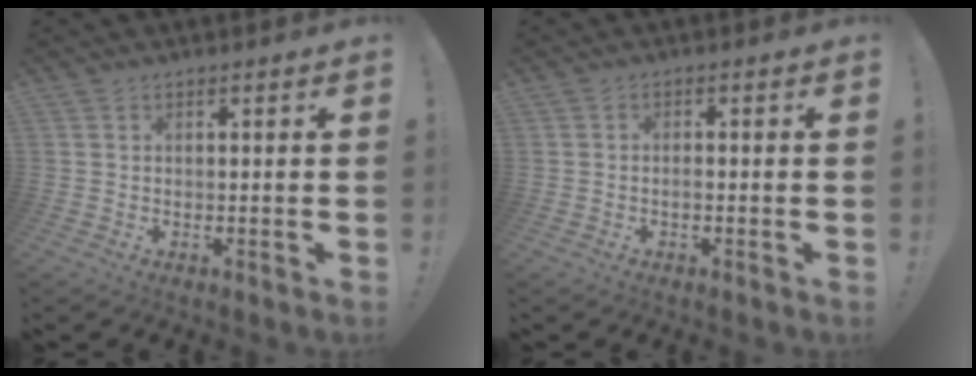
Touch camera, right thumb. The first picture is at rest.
{"total": 1.2, "force": [-0.7, 0.5, 0.8], "torque": [-0.013, 0.002, -0.013]}